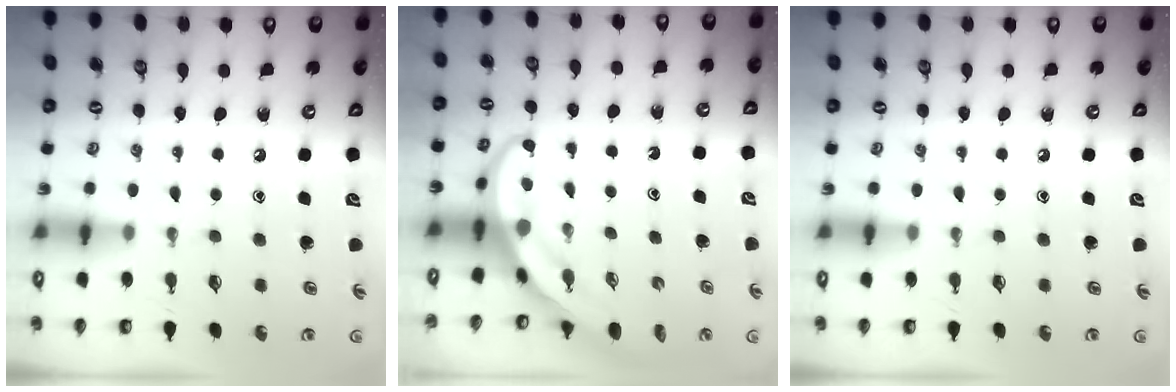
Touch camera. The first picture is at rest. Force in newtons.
{"total": 4.0, "press": 4.0, "slide": 0.4}
{"total": 0.0}